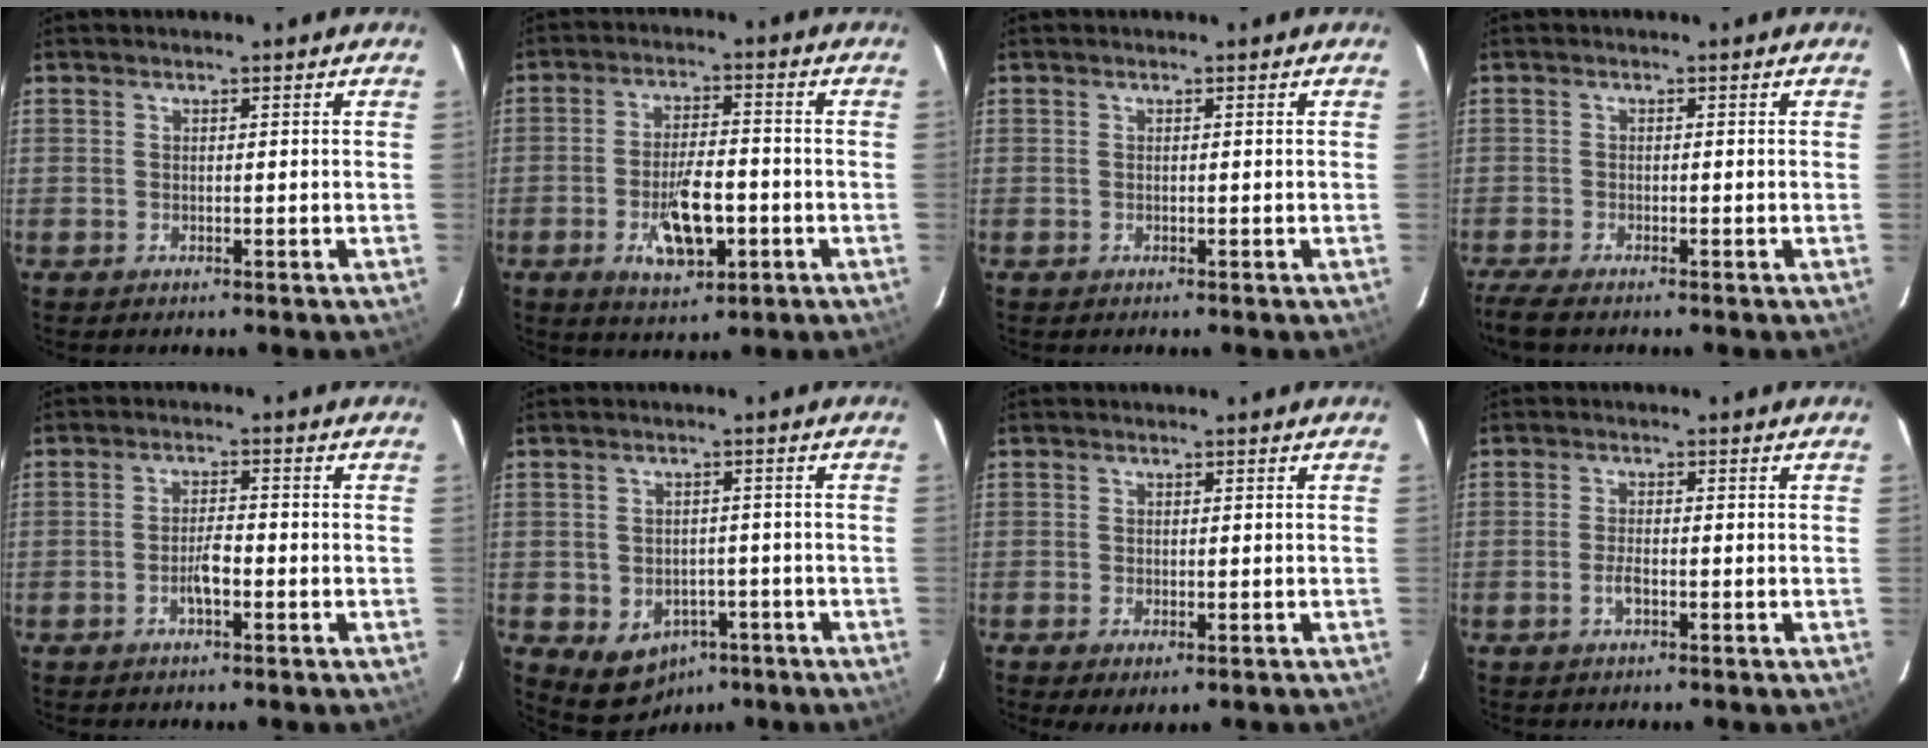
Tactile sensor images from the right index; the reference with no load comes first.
{"total": 9.8, "force": [-3.3, 4.0, 8.3], "torque": [-0.159, -0.003, -0.049]}
{"total": 0.0}
{"total": 4.0, "force": [-3.2, 0.5, 2.2], "torque": [-0.059, -0.017, -0.063]}
{"total": 3.6, "force": [-1.6, 1.0, 3.0], "torque": [-0.061, 0.004, -0.028]}
{"total": 7.9, "force": [-4.0, 6.2, 2.6], "torque": [-0.055, 0.012, -0.032]}
{"total": 3.0, "force": [-1.3, 1.4, 2.3], "torque": [-0.046, -0.013, -0.017]}
{"total": 2.5, "force": [-1.1, 0.9, 2.0], "torque": [-0.046, -0.001, -0.021]}